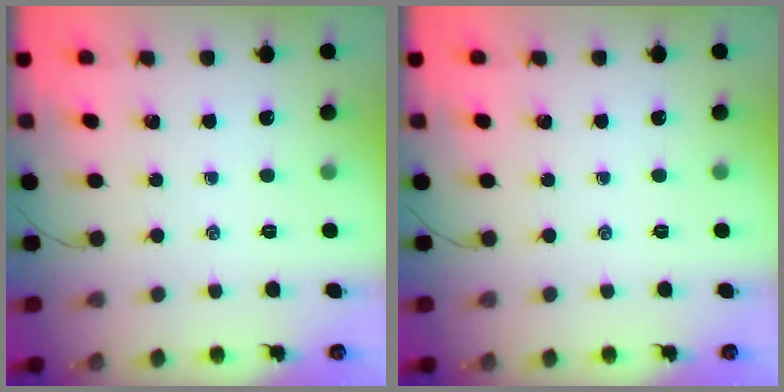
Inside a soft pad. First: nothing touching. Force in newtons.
{"total": 0.0}